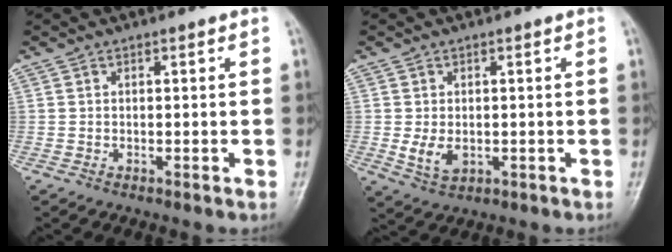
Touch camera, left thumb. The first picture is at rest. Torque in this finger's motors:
{"motor_torque": [-0.03, 0.07, 0.05, -0.02, 0.00]}